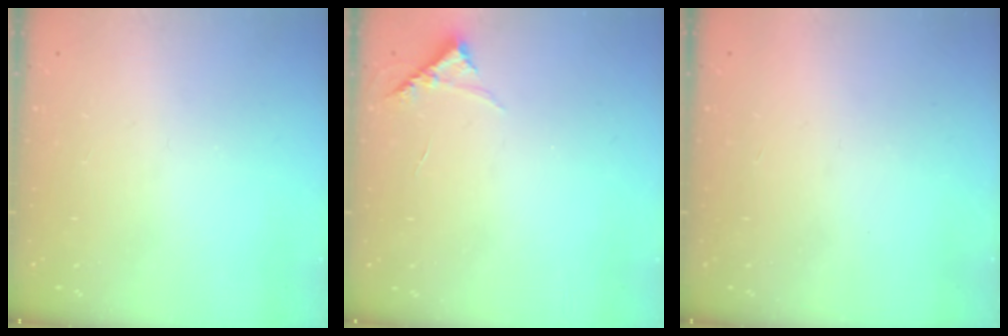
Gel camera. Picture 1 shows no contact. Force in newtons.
{"total": 5.0, "press": 5.0, "slide": 0.4}
{"total": 1.5, "press": 1.5, "slide": 0.1}